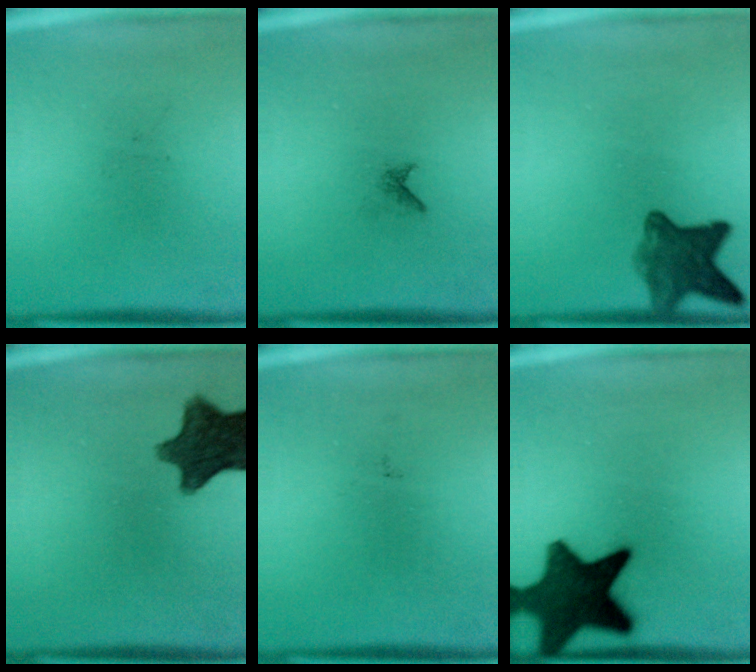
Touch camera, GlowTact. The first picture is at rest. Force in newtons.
{"total": 0.6}
{"total": 6.7}
{"total": 11.1}
{"total": 0.0}
{"total": 16.3}